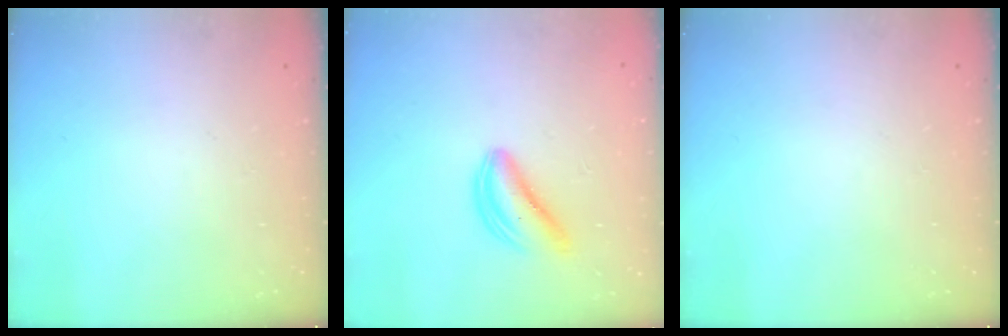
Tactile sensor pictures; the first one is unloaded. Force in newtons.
{"total": 5.8, "press": 5.8, "slide": 0.5}
{"total": 0.0}